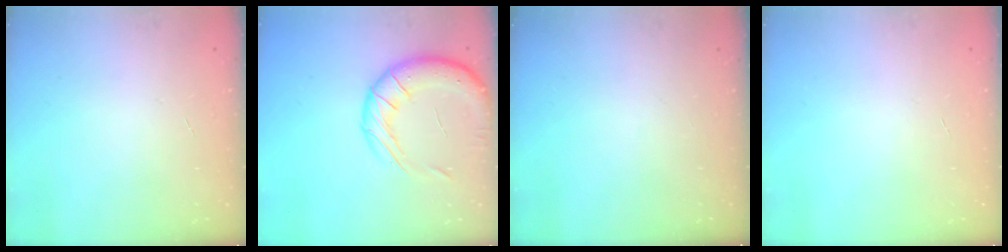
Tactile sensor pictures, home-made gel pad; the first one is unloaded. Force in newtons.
{"total": 16.4, "press": 16.3, "slide": 1.9}
{"total": 0.0}
{"total": 0.0}